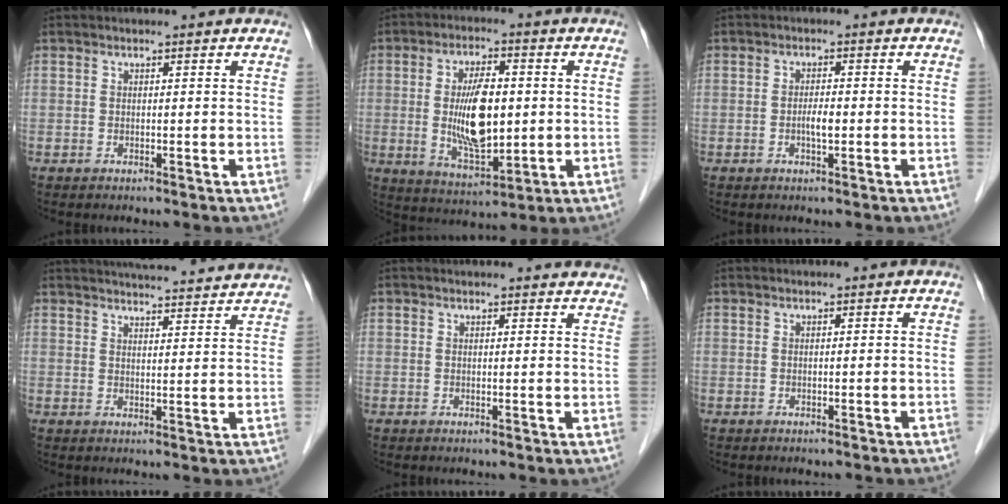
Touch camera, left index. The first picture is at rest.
{"total": 10.5, "force": [-0.1, 3.9, 9.8], "torque": [-0.191, -0.005, 0.006]}
{"total": 2.1, "force": [-0.7, 0.6, 1.9], "torque": [-0.034, -0.001, -0.013]}
{"total": 17.3, "force": [16.4, 2.1, 5.1], "torque": [-0.069, 0.013, 0.207]}
{"total": 7.9, "force": [7.4, 1.8, 1.9], "torque": [-0.002, 0.008, 0.065]}
{"total": 0.7, "force": [-0.7, 0.2, 0.3], "torque": [-0.005, -0.003, -0.008]}